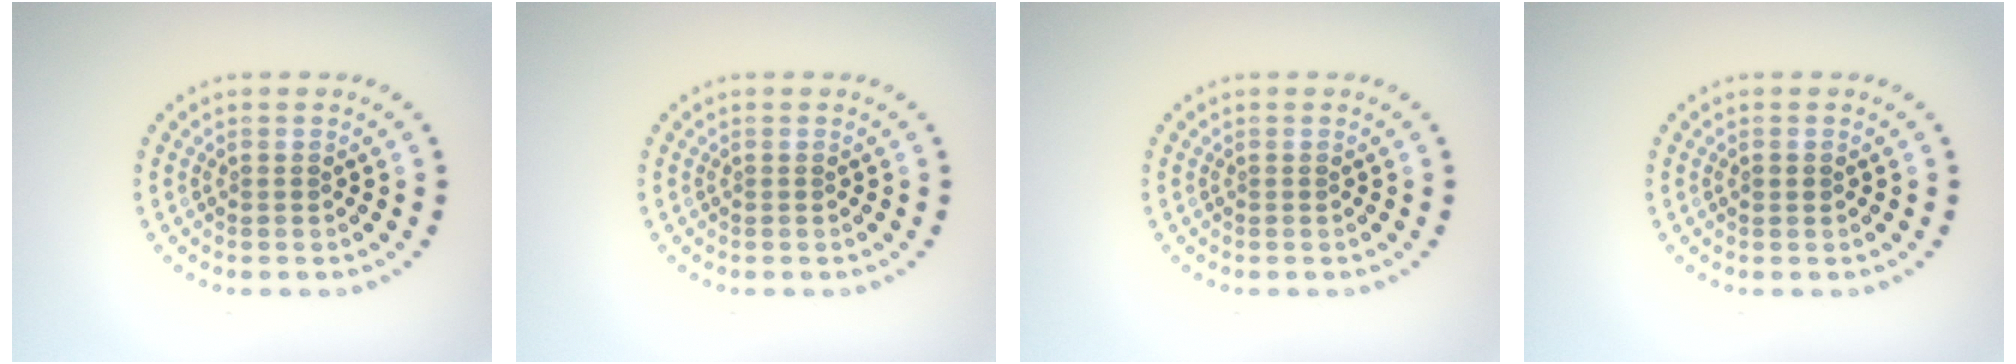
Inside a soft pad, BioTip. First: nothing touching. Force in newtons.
{"total": 0.0}
{"total": 0.0}
{"total": 0.8, "press": 0.8, "slide": 0.1}